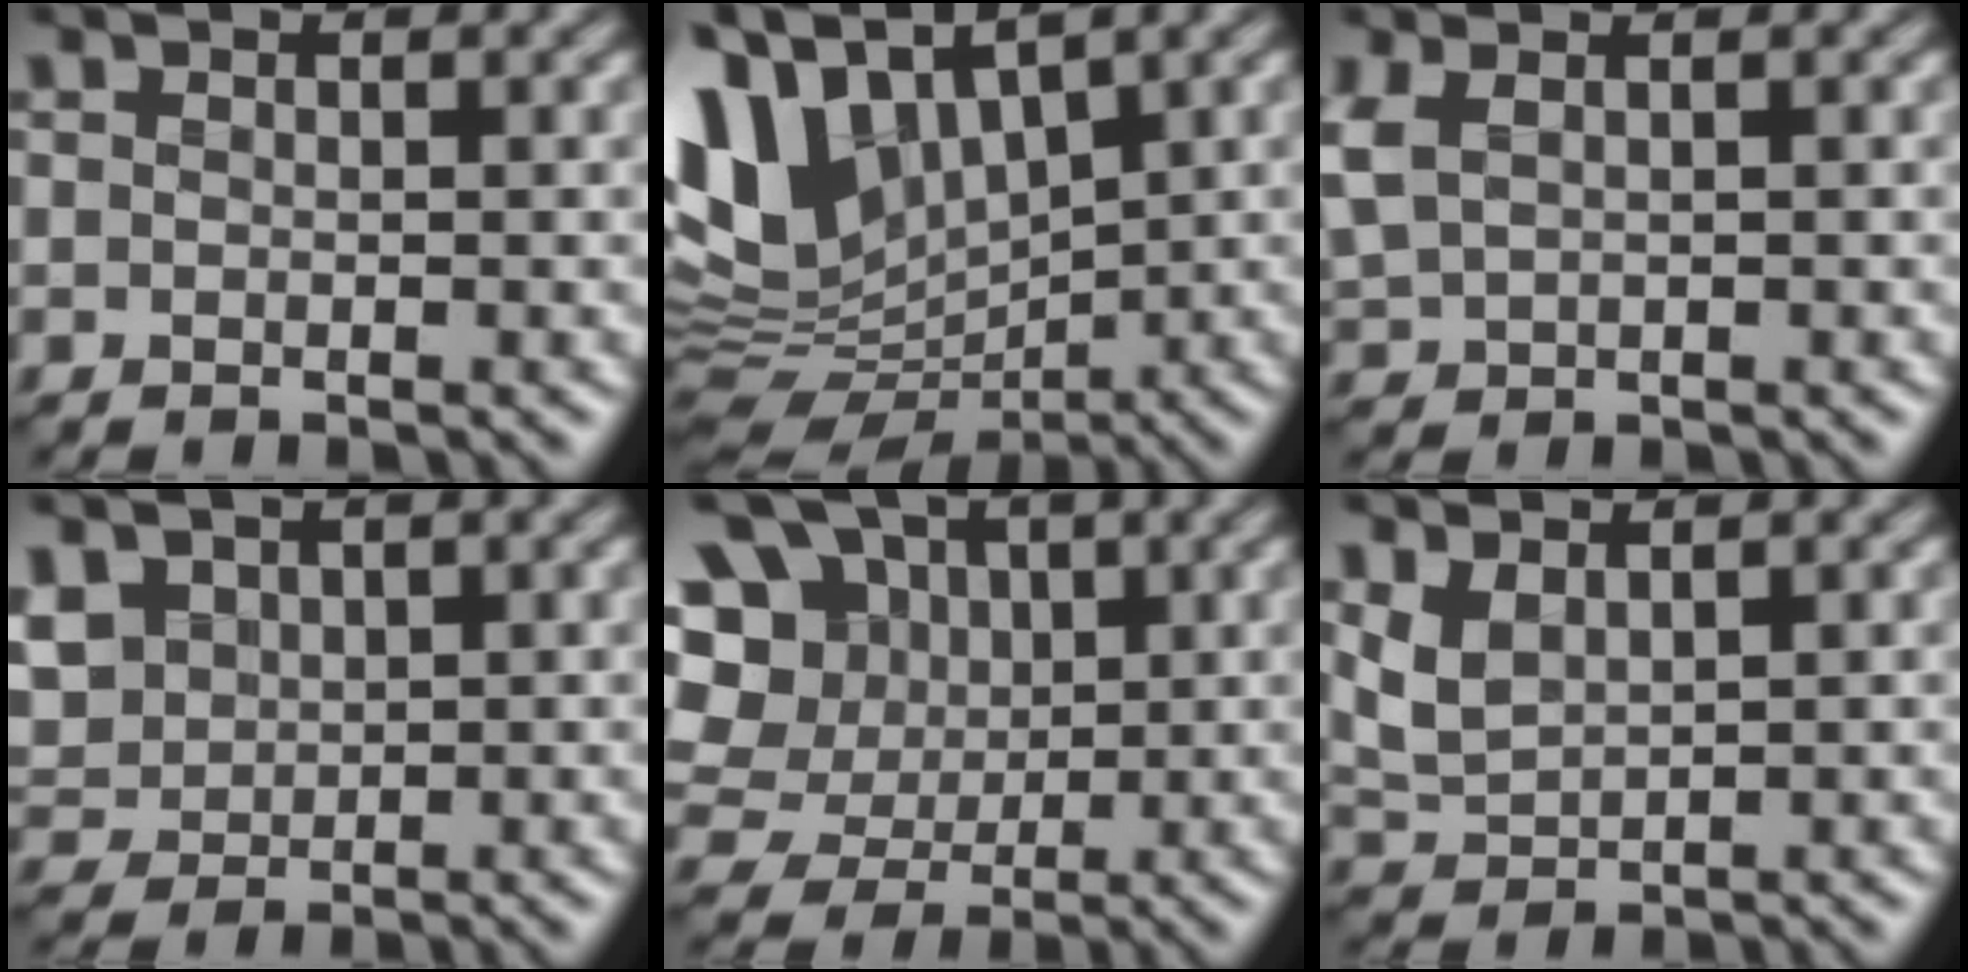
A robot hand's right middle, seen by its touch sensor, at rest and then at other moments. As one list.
[{"total": 9.1, "force": [2.5, 5.8, 6.6], "torque": [-0.153, 0.001, 0.043]}, {"total": 2.9, "force": [0.5, 1.8, 2.2], "torque": [-0.068, 0.004, 0.017]}, {"total": 5.0, "force": [1.7, 3.8, 2.9], "torque": [-0.089, 0.022, 0.048]}, {"total": 13.8, "force": [3.2, 11.8, 6.6], "torque": [-0.156, 0.042, 0.038]}, {"total": 2.2, "force": [1.0, 1.1, 1.7], "torque": [-0.043, -0.001, 0.024]}]